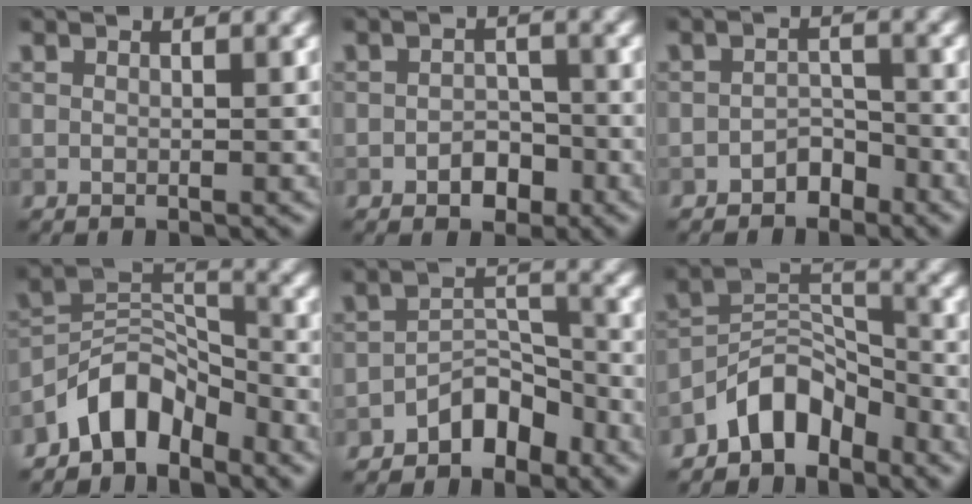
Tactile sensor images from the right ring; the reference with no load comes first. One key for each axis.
{"total": 2.4, "fx": -1.2, "fy": 1.6, "fz": 1.2, "tx": -0.012, "ty": 0.002, "tz": -0.022}
{"total": 1.9, "fx": -1.5, "fy": 1.1, "fz": 0.6, "tx": -0.003, "ty": 0.009, "tz": -0.026}
{"total": 5.7, "fx": -4.5, "fy": 2.7, "fz": 2.3, "tx": -0.025, "ty": 0.008, "tz": -0.091}
{"total": 3.7, "fx": -2.7, "fy": 1.9, "fz": 1.7, "tx": -0.017, "ty": 0.015, "tz": -0.051}
{"total": 5.3, "fx": -4.1, "fy": 2.6, "fz": 2.2, "tx": -0.022, "ty": 0.011, "tz": -0.084}